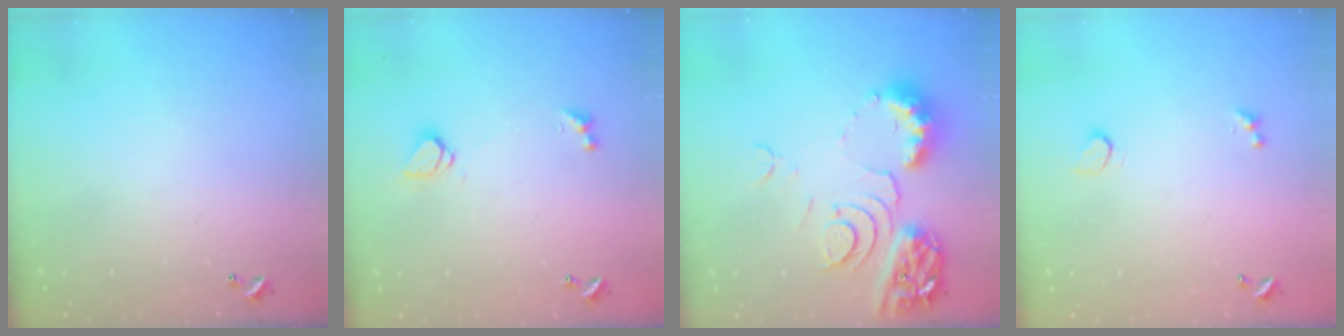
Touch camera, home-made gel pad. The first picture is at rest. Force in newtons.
{"total": 1.6, "press": 1.6, "slide": 0.5}
{"total": 11.1, "press": 11.0, "slide": 1.3}
{"total": 0.9, "press": 0.8, "slide": 0.4}